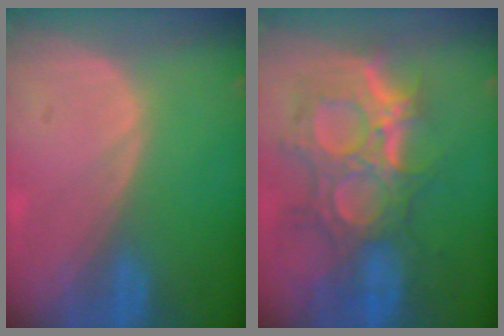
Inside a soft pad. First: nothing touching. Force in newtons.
{"total": 12.1, "press": 10.8, "slide": 5.5}